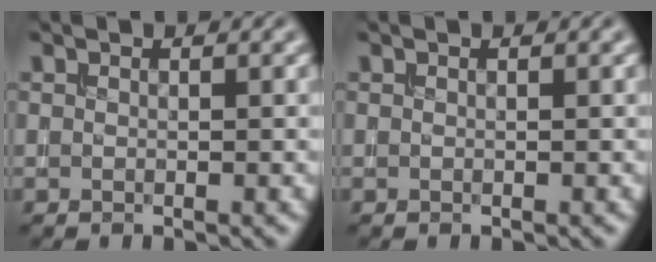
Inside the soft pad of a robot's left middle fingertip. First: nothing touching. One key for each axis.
{"total": 0.0}